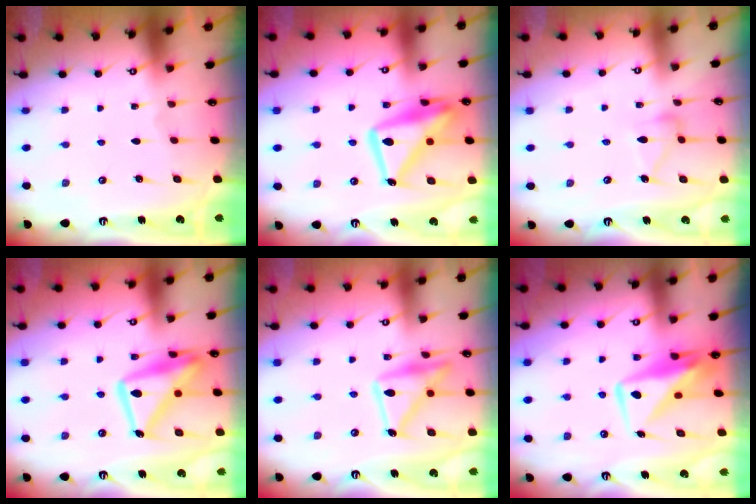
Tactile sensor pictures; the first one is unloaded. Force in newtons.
{"total": 17.7, "press": 17.6, "slide": 1.9}
{"total": 9.1, "press": 9.1, "slide": 0.5}
{"total": 17.5, "press": 17.4, "slide": 1.6}
{"total": 16.7, "press": 16.7, "slide": 1.2}
{"total": 11.0, "press": 11.0, "slide": 0.9}